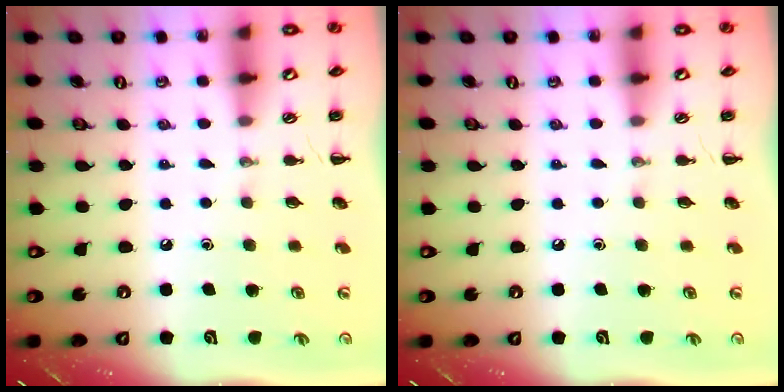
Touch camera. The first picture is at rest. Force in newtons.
{"total": 0.0}